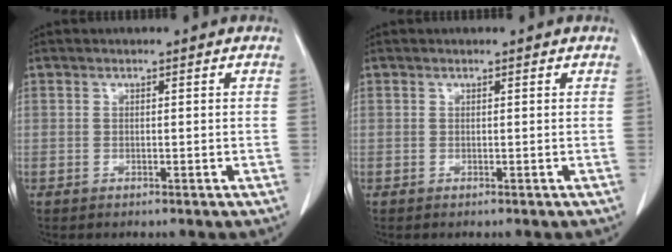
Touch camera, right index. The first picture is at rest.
{"total": 0.0}